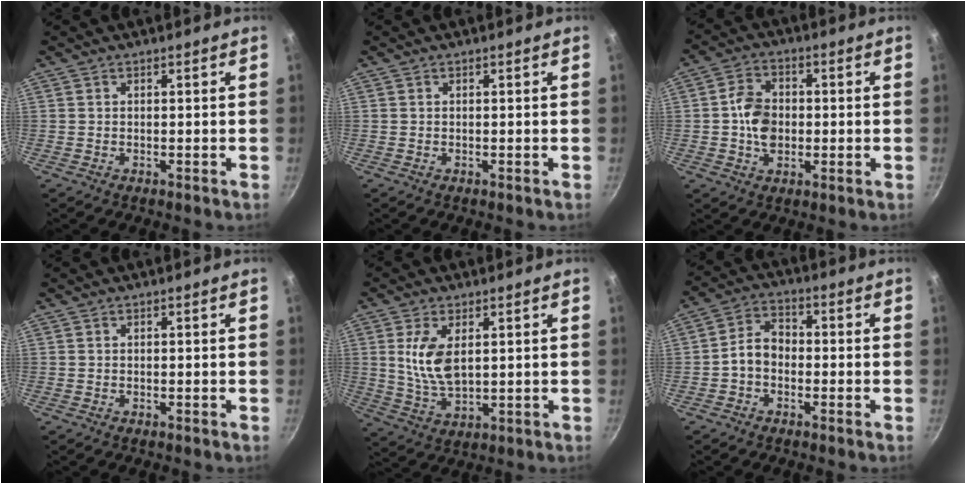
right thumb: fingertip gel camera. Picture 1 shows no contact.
{"total": 0.0}
{"total": 7.9, "force": [-0.2, 5.8, 5.4], "torque": [-0.079, 0.014, -0.010]}
{"total": 0.0}
{"total": 8.9, "force": [2.1, 4.6, 7.3], "torque": [-0.140, -0.018, 0.047]}
{"total": 5.7, "force": [-1.3, 4.1, 3.6], "torque": [-0.049, 0.028, -0.037]}